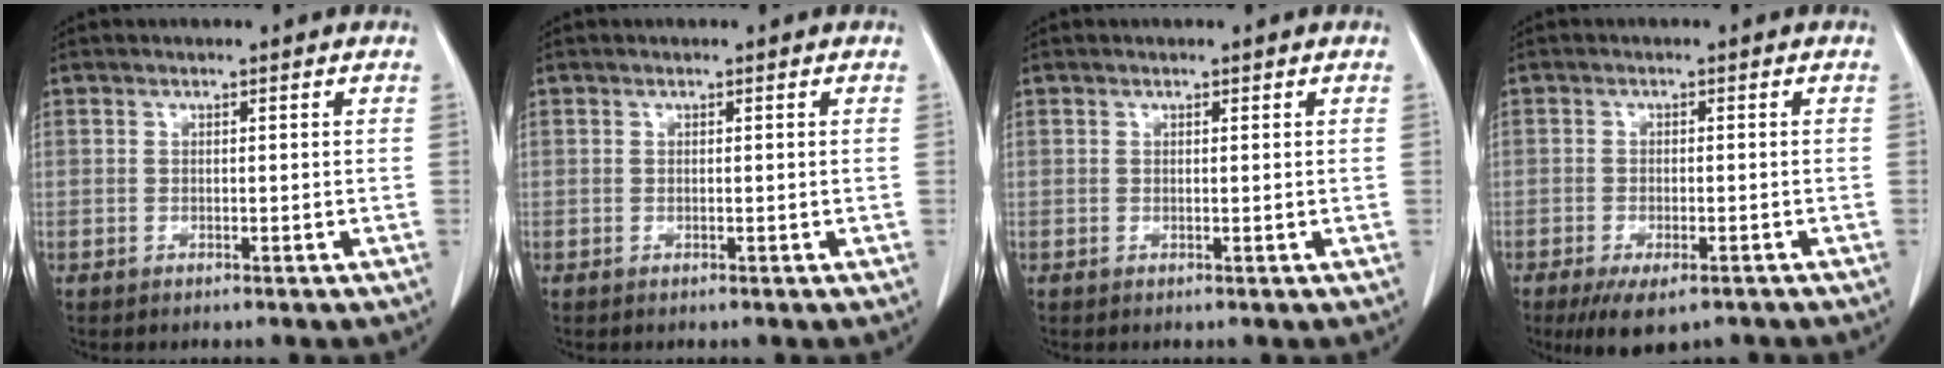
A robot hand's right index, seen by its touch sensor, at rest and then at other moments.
{"total": 0.0}
{"total": 0.0}
{"total": 7.0, "force": [-5.0, 2.5, 4.2], "torque": [-0.066, -0.011, -0.076]}